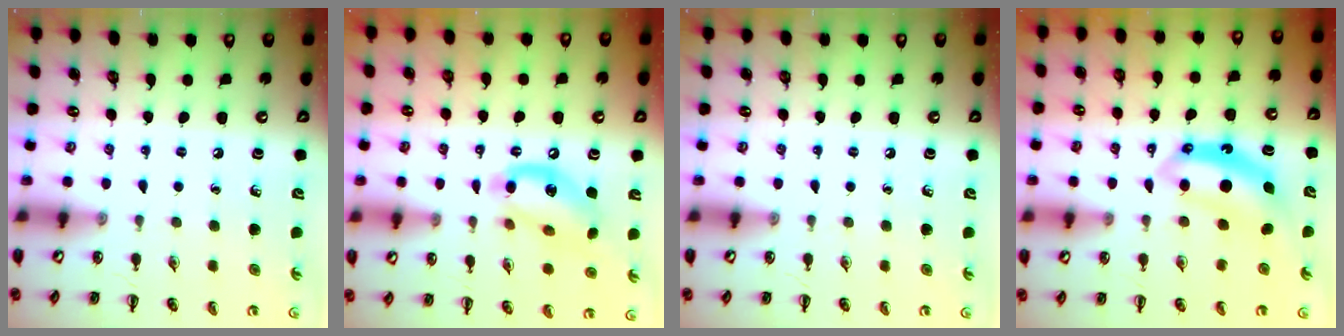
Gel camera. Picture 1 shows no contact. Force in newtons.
{"total": 14.5, "press": 14.4, "slide": 2.3}
{"total": 0.0}
{"total": 7.2, "press": 7.2, "slide": 0.7}